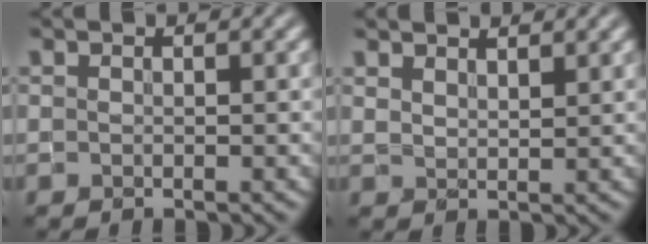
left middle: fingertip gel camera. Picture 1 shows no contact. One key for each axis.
{"total": 2.3, "fx": 2.2, "fy": 0.4, "fz": 0.6, "tx": -0.005, "ty": 0.002, "tz": 0.034}